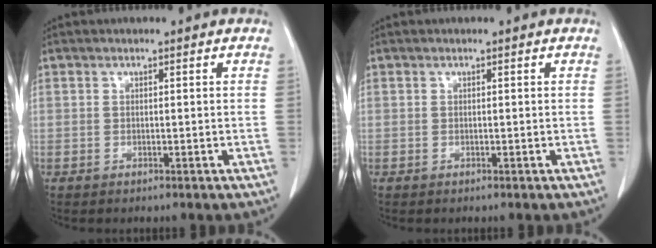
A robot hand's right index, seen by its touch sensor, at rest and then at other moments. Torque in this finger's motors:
{"motor_torque": [0.00, 0.00, 0.00, 0.00]}